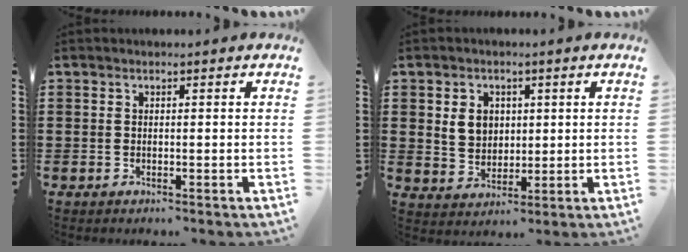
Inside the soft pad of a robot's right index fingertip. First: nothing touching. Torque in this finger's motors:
{"motor_torque": [0.28, -0.27, 0.28, 0.06]}